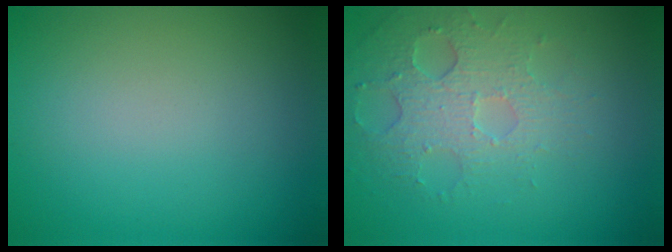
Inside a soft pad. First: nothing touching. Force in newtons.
{"total": 3.6, "press": 3.3, "slide": 1.3}